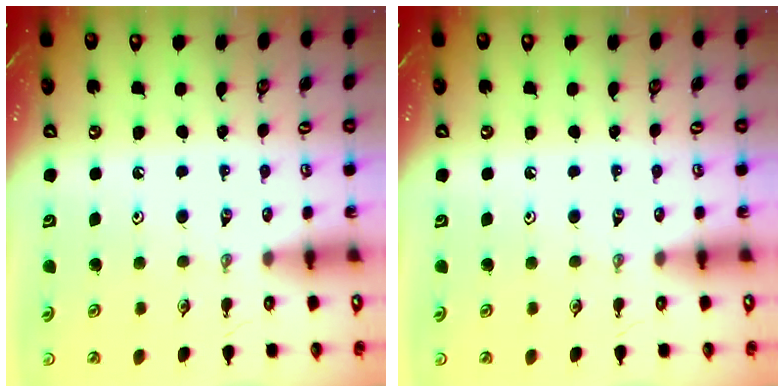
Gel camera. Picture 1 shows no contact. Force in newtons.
{"total": 0.0}